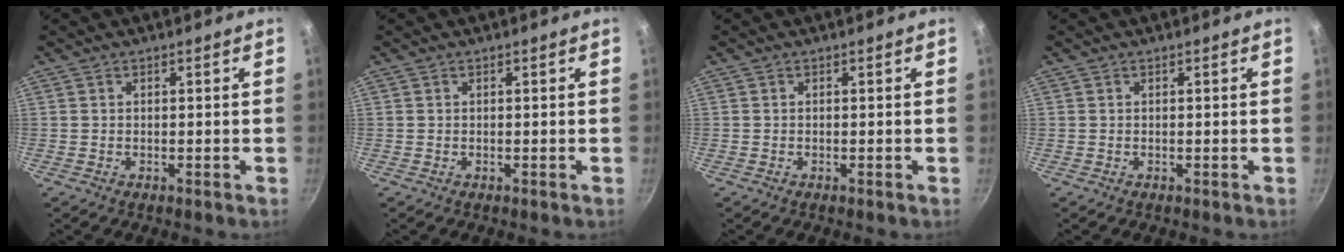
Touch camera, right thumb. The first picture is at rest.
{"total": 0.0}
{"total": 0.0}
{"total": 0.0}